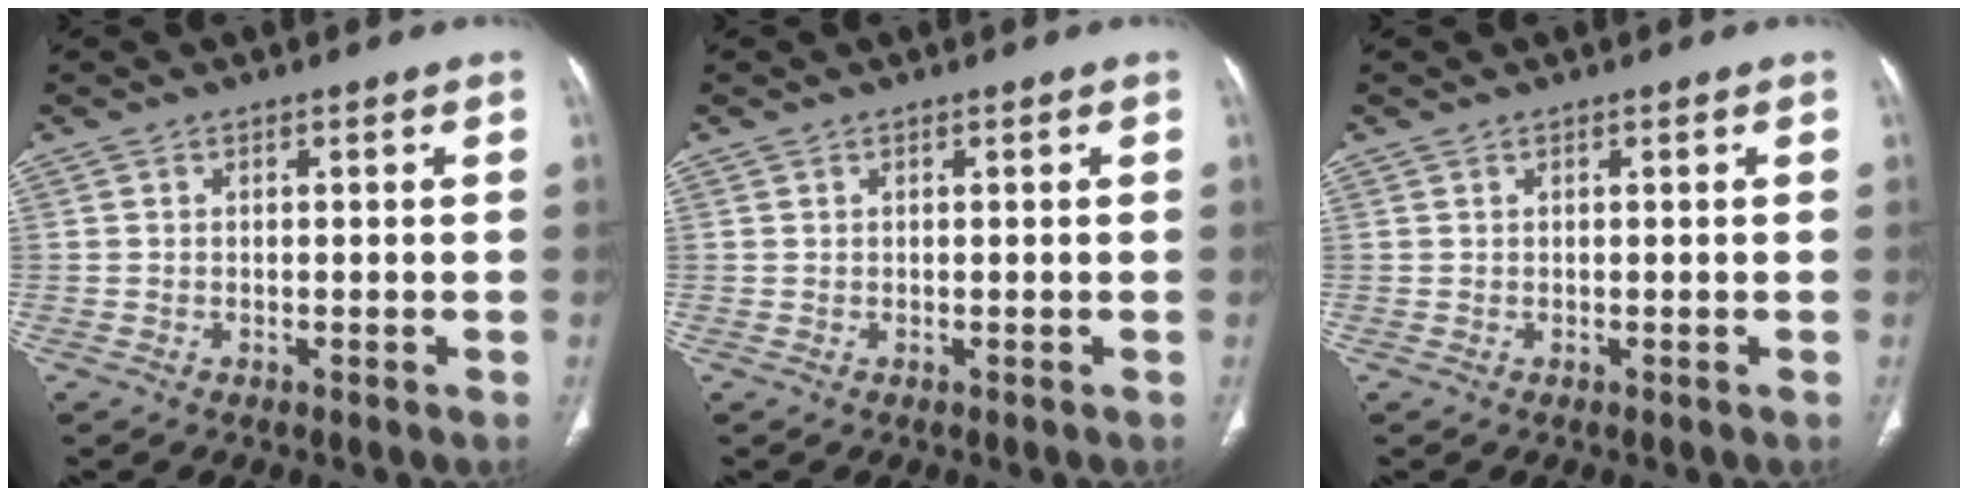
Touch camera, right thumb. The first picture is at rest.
{"total": 0.0}
{"total": 0.0}